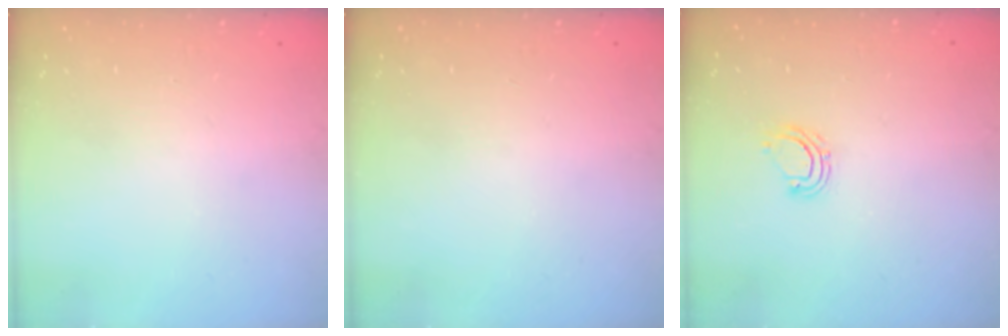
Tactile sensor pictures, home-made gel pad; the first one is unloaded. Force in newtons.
{"total": 0.0}
{"total": 4.5, "press": 4.5, "slide": 0.2}